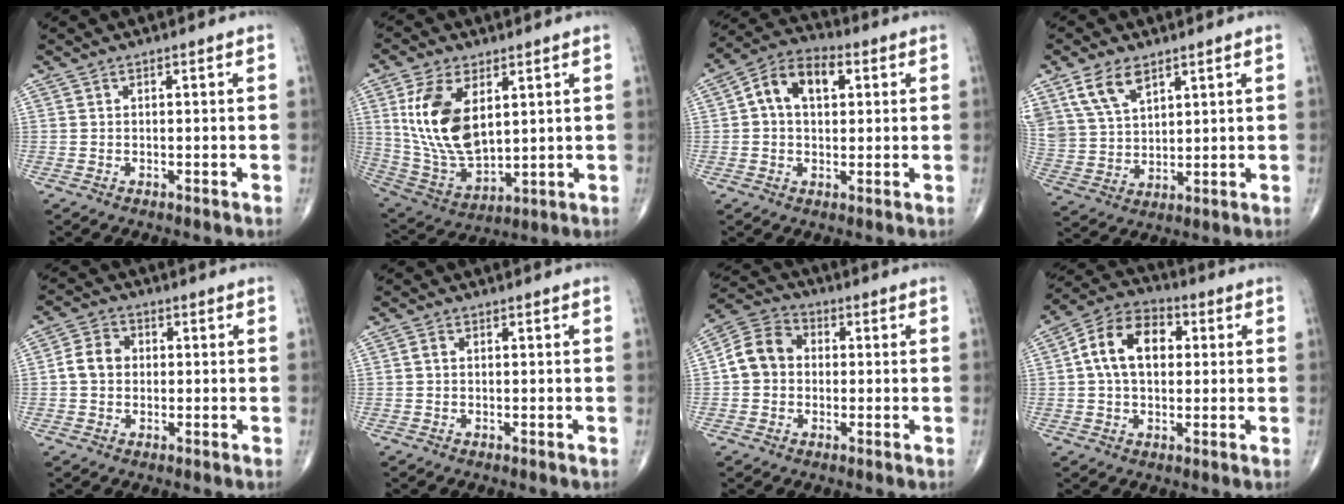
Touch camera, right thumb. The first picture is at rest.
{"total": 16.5, "force": [4.5, 9.1, 13.1], "torque": [-0.244, -0.023, 0.101]}
{"total": 10.4, "force": [2.4, 6.8, 7.5], "torque": [-0.117, 0.024, 0.033]}
{"total": 9.6, "force": [5.7, 5.3, 5.5], "torque": [-0.098, -0.015, 0.124]}
{"total": 5.4, "force": [0.0, 4.5, 3.1], "torque": [-0.048, 0.015, -0.008]}
{"total": 1.1, "force": [0.0, 0.8, 0.7], "torque": [-0.010, 0.001, -0.002]}
{"total": 8.6, "force": [0.0, 7.2, 4.6], "torque": [-0.072, 0.027, -0.014]}
{"total": 12.4, "force": [1.9, 8.2, 9.1], "torque": [-0.144, 0.026, 0.025]}